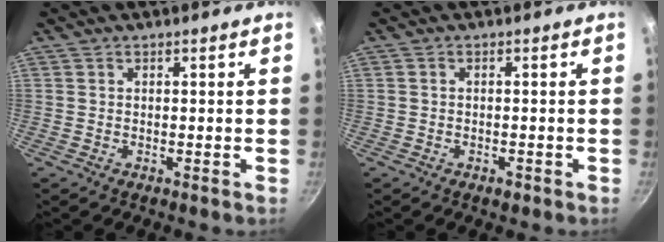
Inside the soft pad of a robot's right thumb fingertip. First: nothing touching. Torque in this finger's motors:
{"motor_torque": [-0.26, -0.16, -0.16, 0.14, 0.06]}